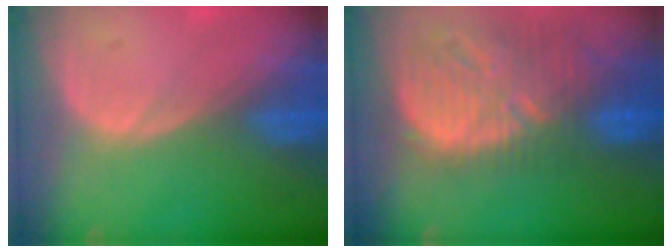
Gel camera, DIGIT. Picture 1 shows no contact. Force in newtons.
{"total": 13.3, "press": 11.4, "slide": 6.8}